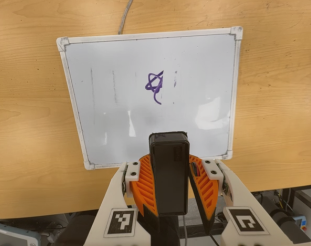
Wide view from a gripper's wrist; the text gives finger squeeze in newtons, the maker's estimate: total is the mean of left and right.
{"total": 9.9, "left": 10.2, "right": 9.6}